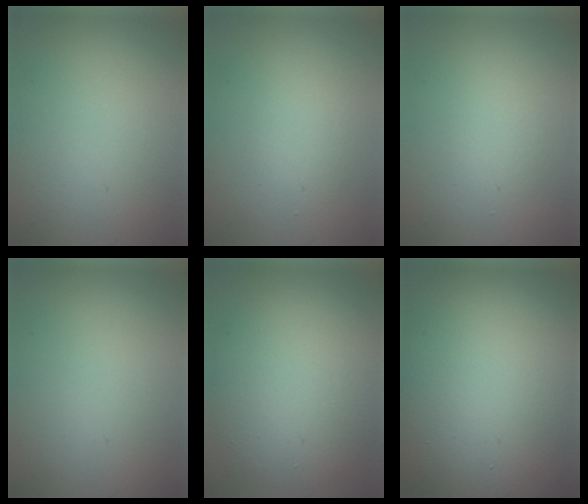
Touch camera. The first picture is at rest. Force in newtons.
{"total": 1.6, "press": 1.6, "slide": 0.2}
{"total": 1.3, "press": 1.3, "slide": 0.2}
{"total": 0.0}
{"total": 9.0, "press": 9.0, "slide": 0.5}
{"total": 19.9, "press": 19.9, "slide": 1.0}